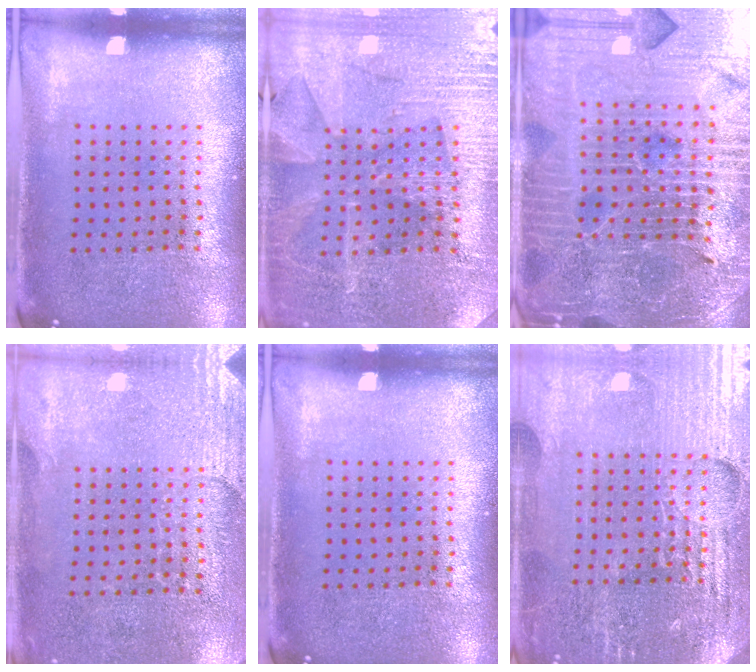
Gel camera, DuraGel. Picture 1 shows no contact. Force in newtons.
{"total": 3.1, "press": 3.0, "slide": 0.5}
{"total": 5.7, "press": 5.3, "slide": 2.1}
{"total": 2.6, "press": 2.3, "slide": 1.2}
{"total": 0.0}
{"total": 4.9, "press": 4.6, "slide": 1.8}